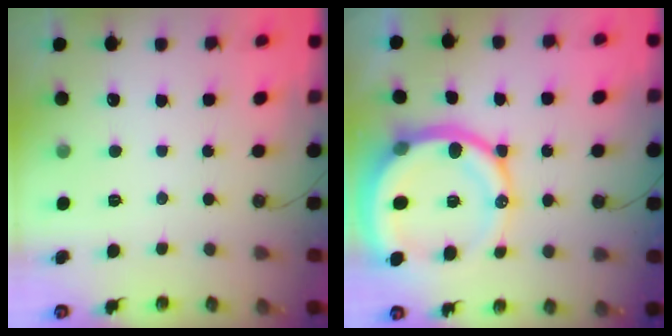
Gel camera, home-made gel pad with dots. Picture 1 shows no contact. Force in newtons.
{"total": 20.1, "press": 20.0, "slide": 2.5}